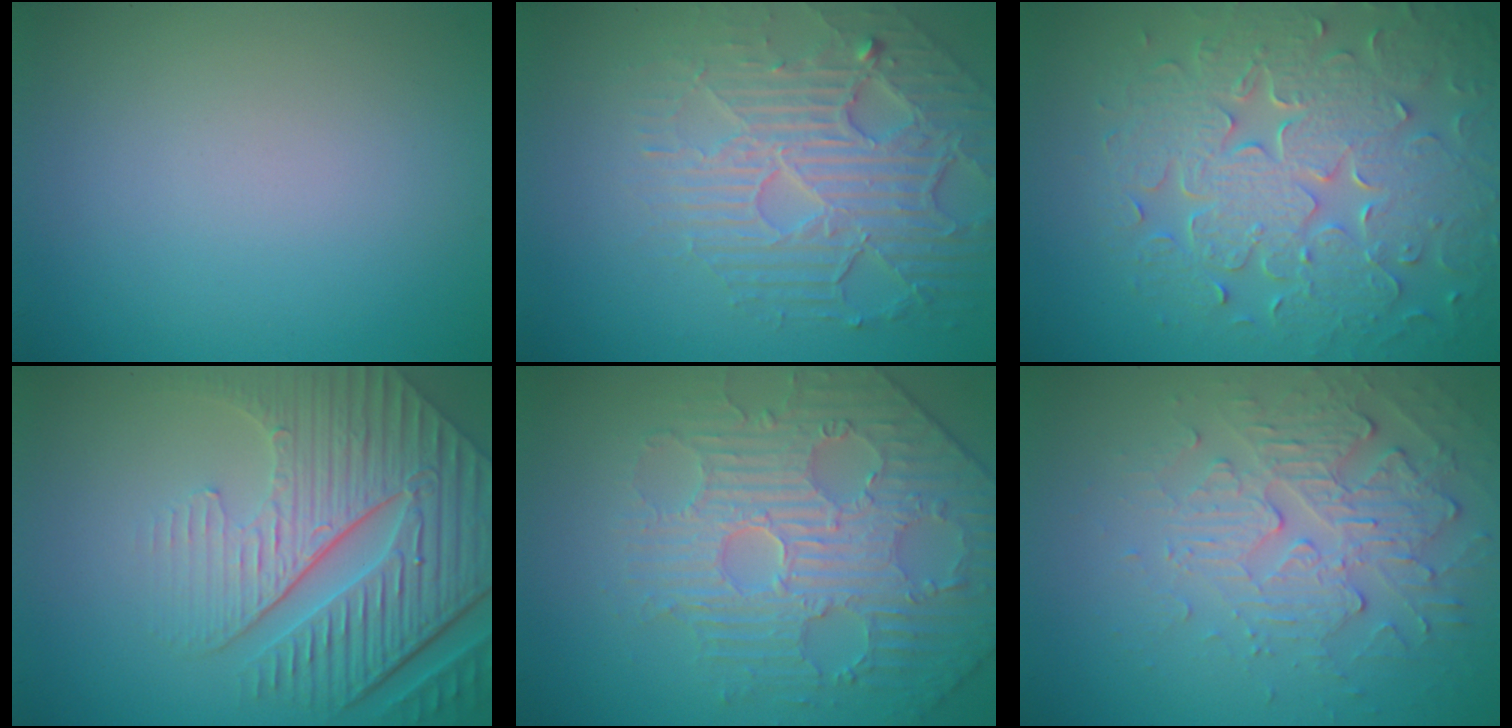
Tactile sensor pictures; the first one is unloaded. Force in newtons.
{"total": 6.6, "press": 4.8, "slide": 4.4}
{"total": 8.7, "press": 6.4, "slide": 6.0}
{"total": 9.0, "press": 6.3, "slide": 6.5}
{"total": 4.7, "press": 4.7, "slide": 0.2}
{"total": 4.1, "press": 3.5, "slide": 2.2}